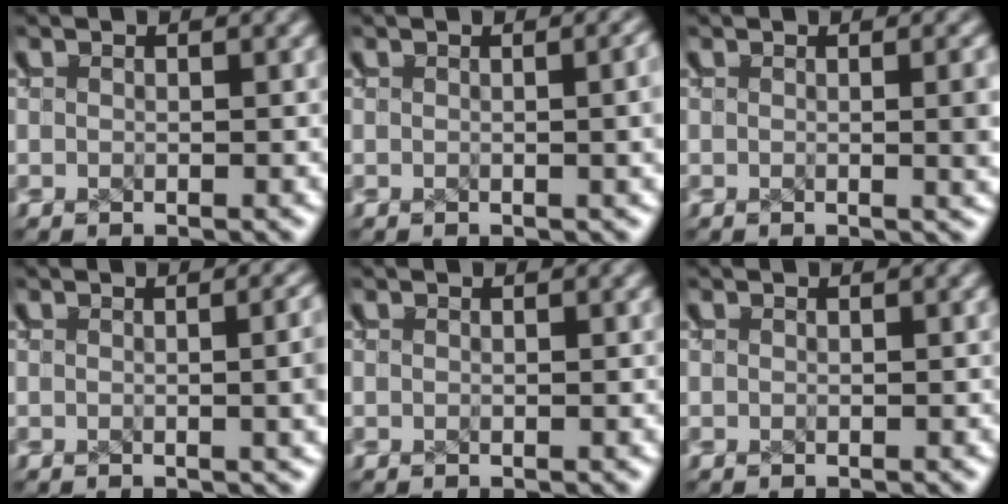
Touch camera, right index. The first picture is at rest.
{"total": 1.1, "force": [0.2, 0.1, 1.1], "torque": [-0.011, 0.003, 0.006]}
{"total": 1.5, "force": [0.2, 0.0, 1.4], "torque": [-0.013, -0.005, 0.009]}
{"total": 2.0, "force": [0.1, 0.5, 1.9], "torque": [-0.015, 0.002, 0.002]}
{"total": 0.0}
{"total": 0.0}